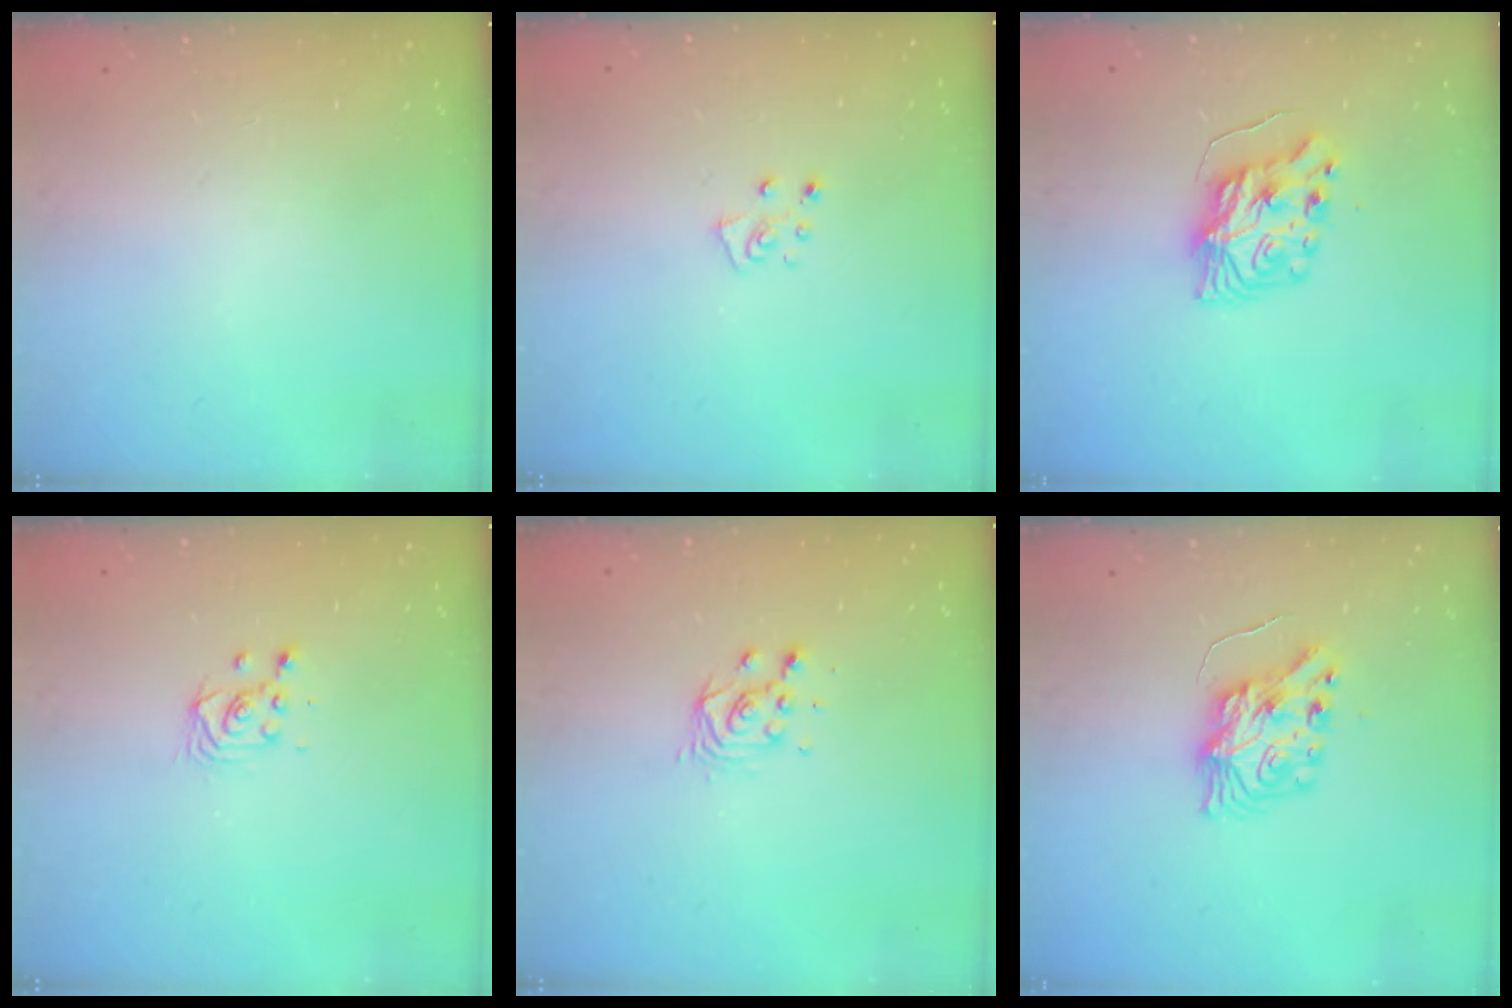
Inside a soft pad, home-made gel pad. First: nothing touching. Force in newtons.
{"total": 5.7, "press": 5.7, "slide": 0.7}
{"total": 8.9, "press": 8.9, "slide": 0.9}
{"total": 3.3, "press": 3.2, "slide": 0.6}
{"total": 4.7, "press": 4.7, "slide": 0.4}
{"total": 8.7, "press": 8.6, "slide": 0.4}